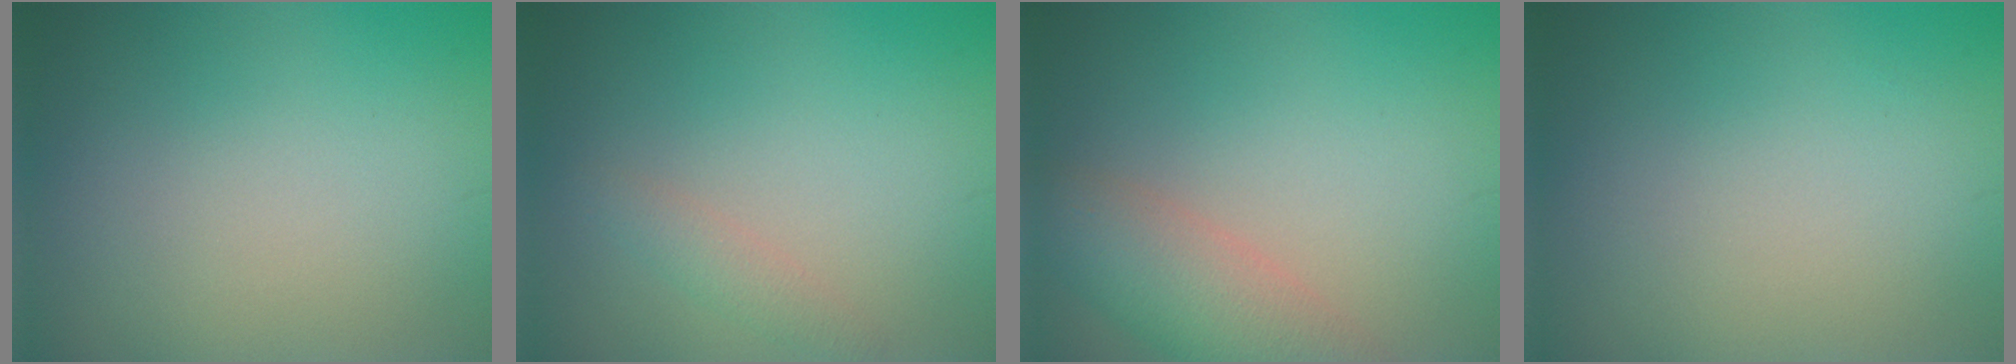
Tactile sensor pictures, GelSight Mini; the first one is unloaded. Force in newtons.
{"total": 1.4, "press": 1.4, "slide": 0.0}
{"total": 4.8, "press": 4.8, "slide": 0.5}
{"total": 0.0}